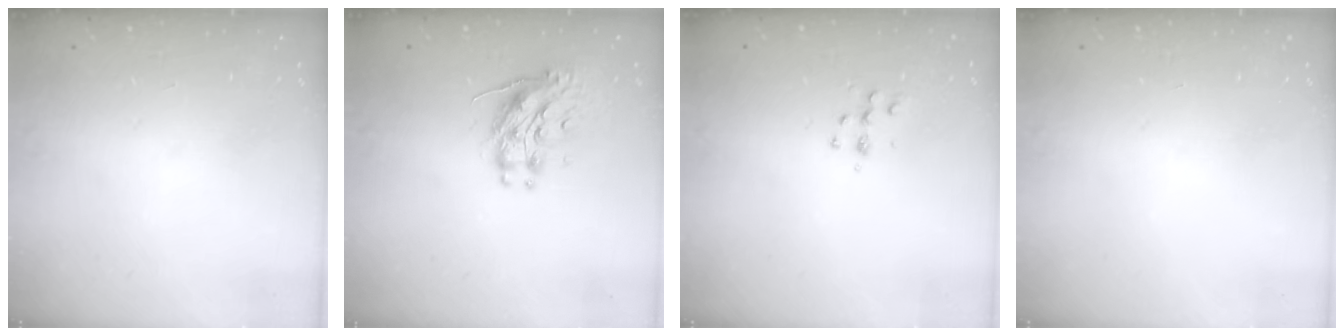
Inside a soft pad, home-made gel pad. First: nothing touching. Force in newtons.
{"total": 10.2, "press": 10.2, "slide": 0.8}
{"total": 5.5, "press": 5.5, "slide": 0.4}
{"total": 0.0}